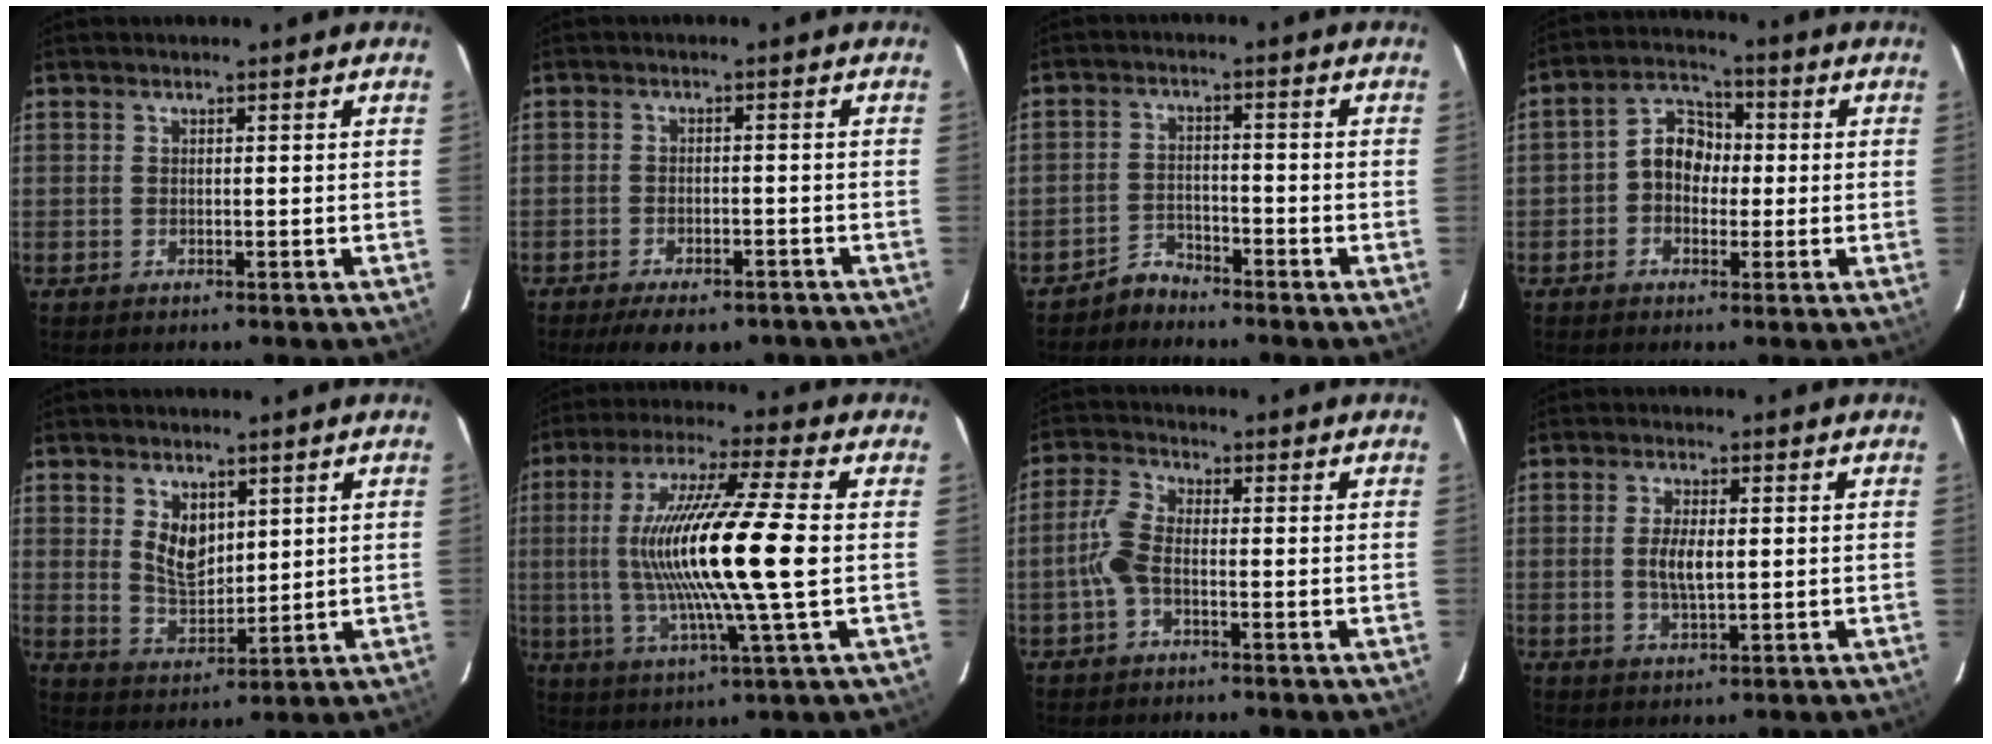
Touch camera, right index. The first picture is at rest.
{"total": 10.8, "force": [-8.5, 4.0, 5.4], "torque": [-0.115, -0.016, -0.115]}
{"total": 3.6, "force": [-3.3, 1.3, -0.1], "torque": [-0.002, 0.012, -0.062]}
{"total": 6.6, "force": [-0.8, 5.4, 3.7], "torque": [-0.067, 0.028, -0.020]}
{"total": 7.0, "force": [2.6, 4.3, 4.9], "torque": [-0.086, -0.001, 0.057]}
{"total": 19.2, "force": [0.2, 0.7, 19.2], "torque": [-0.354, -0.005, 0.005]}
{"total": 5.2, "force": [-1.6, 2.2, 4.4], "torque": [-0.106, 0.011, -0.035]}
{"total": 4.9, "force": [0.0, 1.7, 4.6], "torque": [-0.086, -0.001, 0.001]}